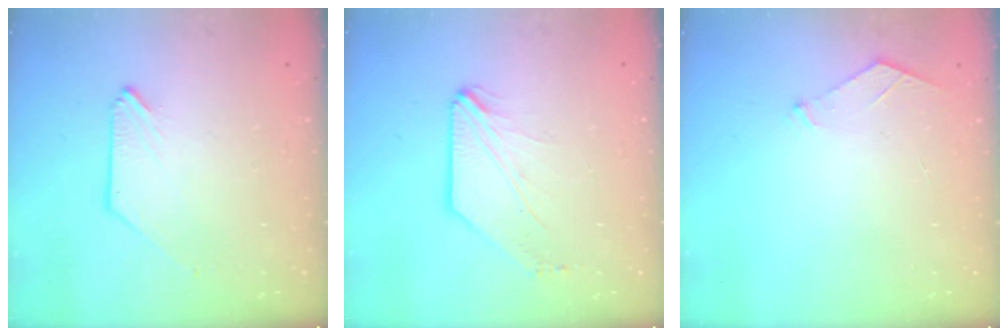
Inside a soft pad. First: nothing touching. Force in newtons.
{"total": 1.7, "press": 1.7, "slide": 0.3}
{"total": 4.7, "press": 4.6, "slide": 0.6}